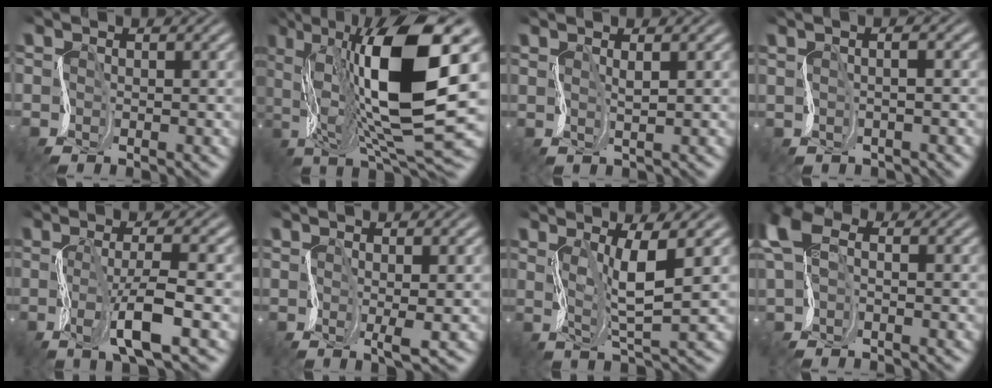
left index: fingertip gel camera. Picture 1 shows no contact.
{"total": 13.8, "force": [4.3, 4.3, 12.4], "torque": [-0.227, 0.008, 0.070]}
{"total": 2.2, "force": [1.9, -0.9, -0.7], "torque": [0.006, 0.014, 0.025]}
{"total": 1.6, "force": [1.6, 0.0, 0.2], "torque": [0.005, 0.011, 0.013]}
{"total": 4.5, "force": [-0.9, 0.6, 4.4], "torque": [-0.089, 0.017, -0.029]}
{"total": 1.6, "force": [1.2, -0.4, 1.1], "torque": [-0.029, 0.004, 0.015]}
{"total": 3.8, "force": [2.3, 0.0, 2.9], "torque": [-0.066, 0.009, 0.037]}
{"total": 3.9, "force": [0.9, 2.4, 3.0], "torque": [-0.085, 0.018, 0.007]}